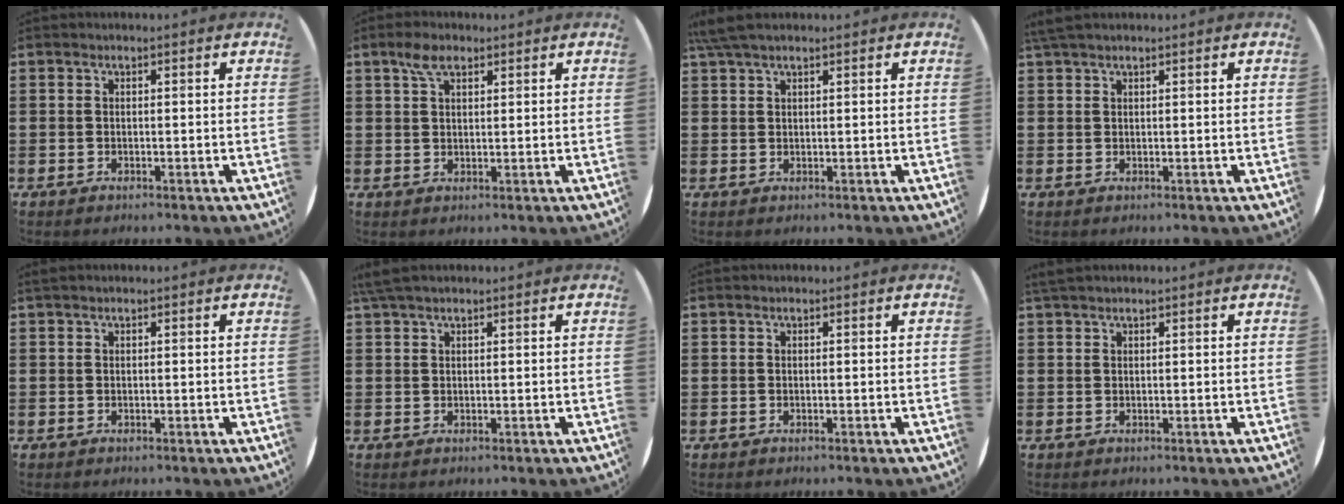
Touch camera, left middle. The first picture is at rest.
{"total": 3.5, "force": [2.3, 1.6, 2.1], "torque": [-0.038, 0.005, 0.039]}
{"total": 2.8, "force": [2.2, 0.7, 1.7], "torque": [-0.038, 0.005, 0.041]}
{"total": 1.3, "force": [1.1, 0.2, 0.6], "torque": [-0.014, 0.003, 0.021]}
{"total": 0.0}
{"total": 1.8, "force": [1.4, 0.3, 1.0], "torque": [-0.023, 0.004, 0.026]}
{"total": 0.0}
{"total": 0.8, "force": [0.8, 0.0, 0.2], "torque": [-0.006, 0.002, 0.015]}